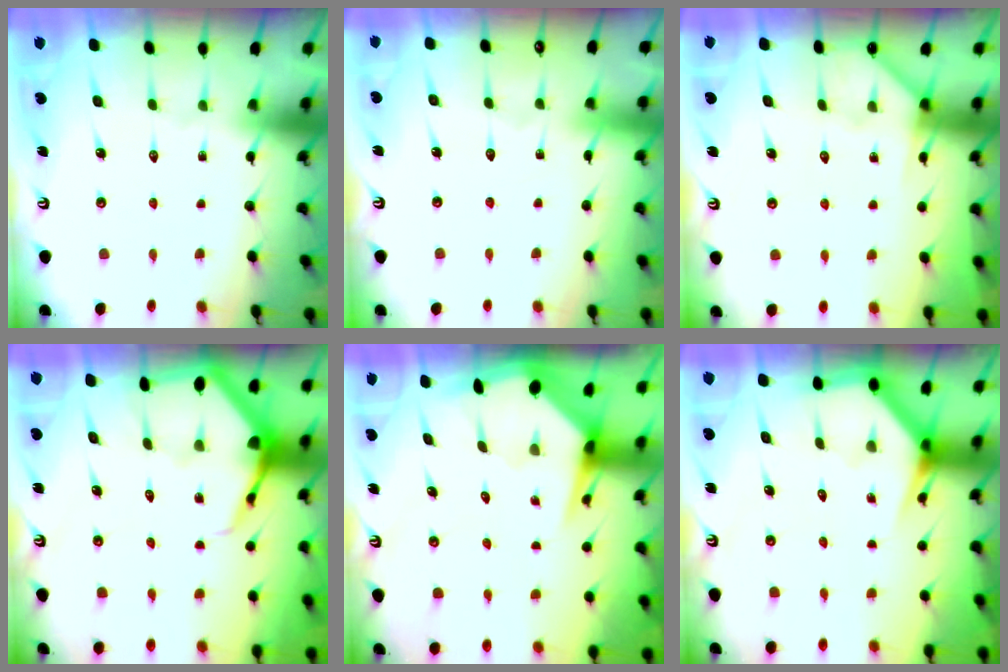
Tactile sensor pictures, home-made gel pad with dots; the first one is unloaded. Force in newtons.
{"total": 3.7, "press": 3.7, "slide": 0.4}
{"total": 3.8, "press": 3.7, "slide": 0.4}
{"total": 6.2, "press": 6.1, "slide": 0.8}
{"total": 4.4, "press": 4.3, "slide": 0.7}
{"total": 3.4, "press": 3.4, "slide": 0.3}